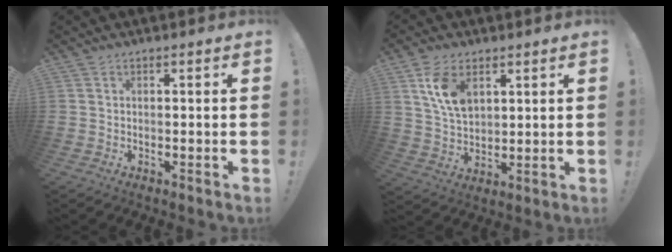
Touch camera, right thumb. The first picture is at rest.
{"total": 10.5, "force": [4.9, 6.2, 6.9], "torque": [-0.125, -0.010, 0.092]}